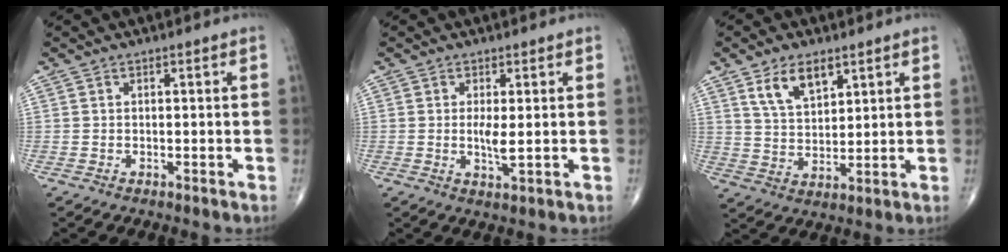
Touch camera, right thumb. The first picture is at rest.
{"total": 3.1, "force": [0.1, 0.5, 3.1], "torque": [-0.065, -0.011, 0.002]}
{"total": 7.9, "force": [4.5, 4.0, 5.1], "torque": [-0.074, -0.027, 0.088]}